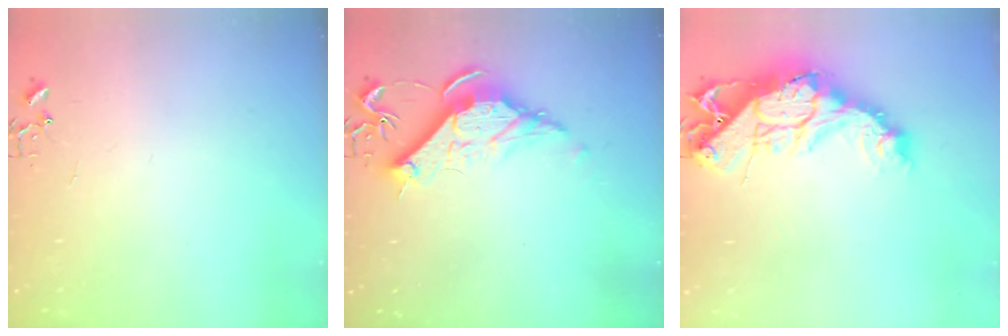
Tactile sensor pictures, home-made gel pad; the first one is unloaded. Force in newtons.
{"total": 10.8, "press": 10.8, "slide": 0.3}
{"total": 18.5, "press": 18.4, "slide": 2.0}